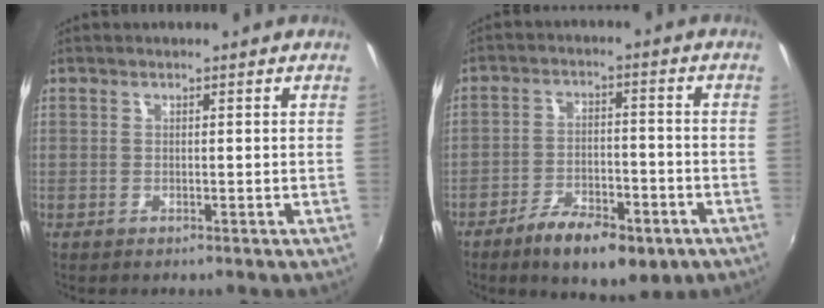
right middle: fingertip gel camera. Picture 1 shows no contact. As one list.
[{"total": 12.3, "force": [-7.7, 4.9, 8.2], "torque": [-0.155, -0.012, -0.116]}]